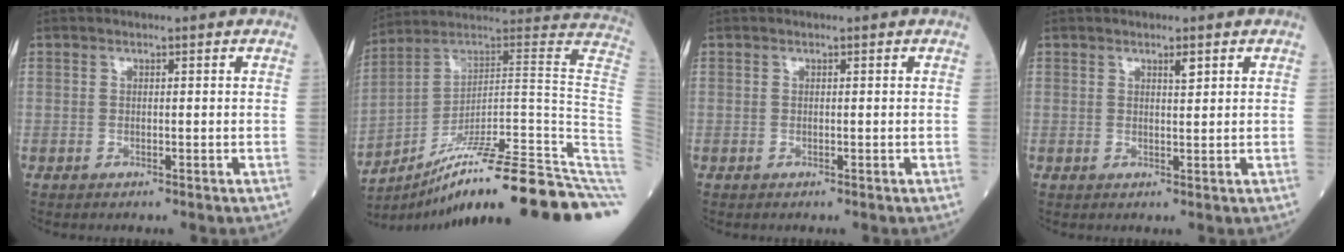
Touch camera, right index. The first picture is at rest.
{"total": 30.3, "force": [-19.0, 0.1, 23.6], "torque": [-0.179, 0.031, -0.285]}
{"total": 0.0}
{"total": 1.4, "force": [0.9, 0.2, 1.0], "torque": [-0.019, -0.002, 0.015]}